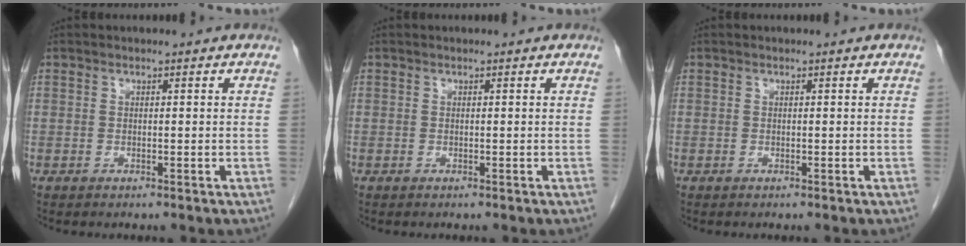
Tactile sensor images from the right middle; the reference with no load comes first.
{"total": 0.0}
{"total": 0.0}